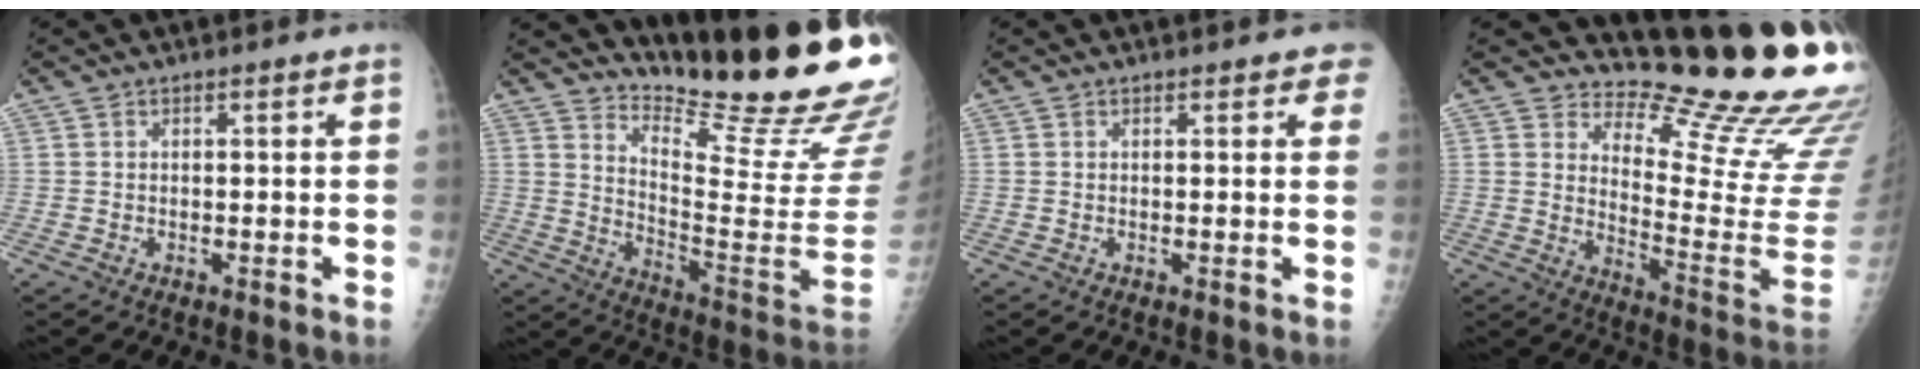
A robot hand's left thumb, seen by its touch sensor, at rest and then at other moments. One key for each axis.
{"total": 23.5, "fx": 19.8, "fy": 3.2, "fz": 12.3, "tx": -0.153, "ty": -0.184, "tz": 0.272}
{"total": 2.4, "fx": 1.7, "fy": 1.3, "fz": 1.1, "tx": 0.014, "ty": -0.002, "tz": 0.008}
{"total": 19.7, "fx": 17.4, "fy": 3.4, "fz": 8.5, "tx": -0.081, "ty": -0.191, "tz": 0.225}